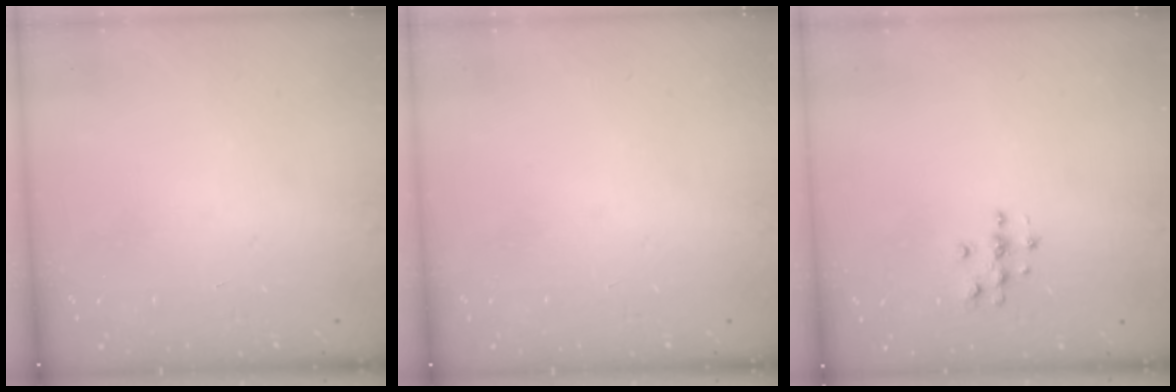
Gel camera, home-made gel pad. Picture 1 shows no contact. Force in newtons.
{"total": 0.0}
{"total": 3.6, "press": 3.6, "slide": 0.5}